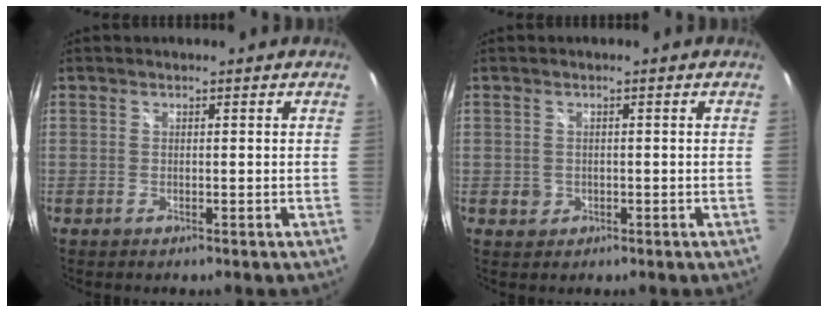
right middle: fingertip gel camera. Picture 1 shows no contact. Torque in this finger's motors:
{"motor_torque": [0.21, -0.23, 0.02, 0.02]}